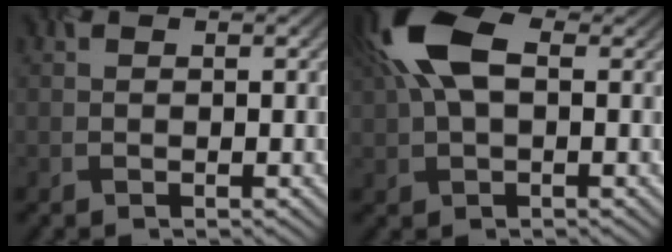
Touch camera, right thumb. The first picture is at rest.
{"total": 10.1, "force": [2.9, 5.3, 8.1], "torque": [-0.194, 0.017, 0.045]}